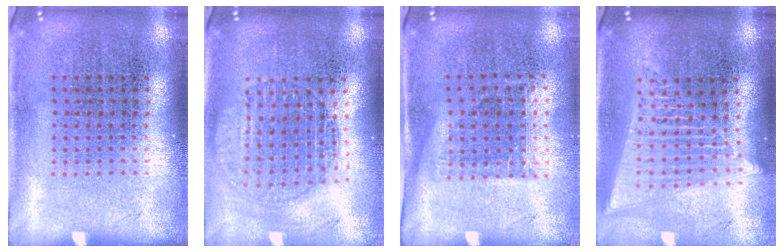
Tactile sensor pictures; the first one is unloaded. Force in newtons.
{"total": 1.8, "press": 1.5, "slide": 1.0}
{"total": 1.1, "press": 0.9, "slide": 0.7}
{"total": 2.0, "press": 1.8, "slide": 1.0}